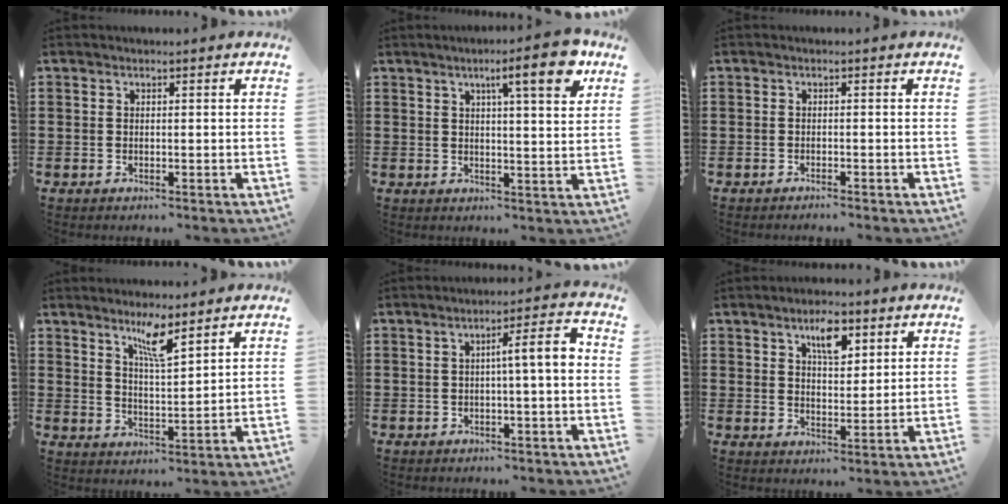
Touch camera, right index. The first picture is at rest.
{"total": 8.7, "force": [4.8, 1.2, 7.2], "torque": [-0.109, -0.008, 0.070]}
{"total": 0.8, "force": [-0.8, 0.0, 0.1], "torque": [-0.005, -0.001, -0.016]}
{"total": 5.5, "force": [4.1, 0.7, 3.6], "torque": [-0.067, -0.009, 0.067]}
{"total": 5.2, "force": [-0.1, 0.5, 5.2], "torque": [-0.088, 0.002, -0.010]}
{"total": 5.8, "force": [3.3, 2.4, 4.1], "torque": [-0.066, 0.000, 0.051]}